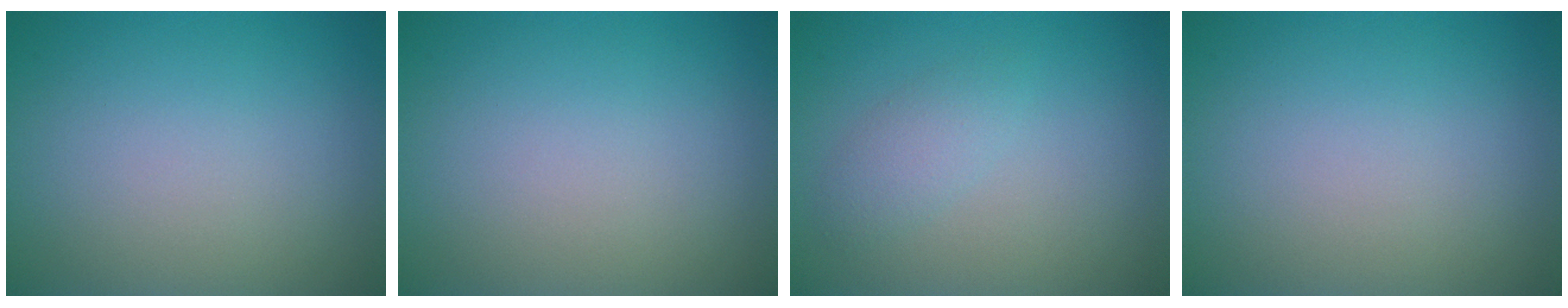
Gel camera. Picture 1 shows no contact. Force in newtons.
{"total": 0.0}
{"total": 1.6, "press": 1.6, "slide": 0.0}
{"total": 0.0}